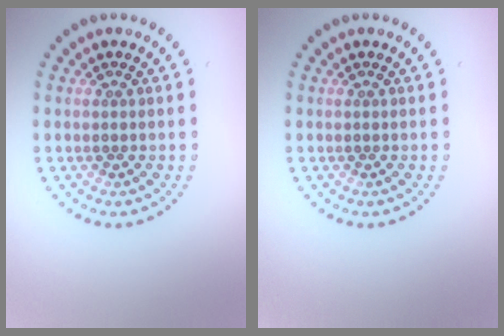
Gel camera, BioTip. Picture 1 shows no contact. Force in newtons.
{"total": 0.0}